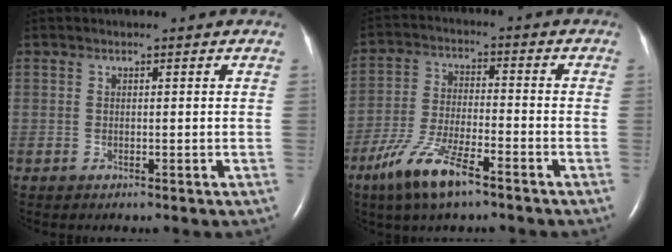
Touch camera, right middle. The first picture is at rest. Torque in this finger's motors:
{"motor_torque": [1.09, -1.05, 0.36, 0.15]}